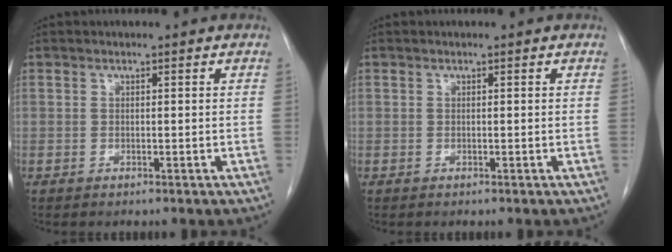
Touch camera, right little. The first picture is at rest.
{"total": 0.0}